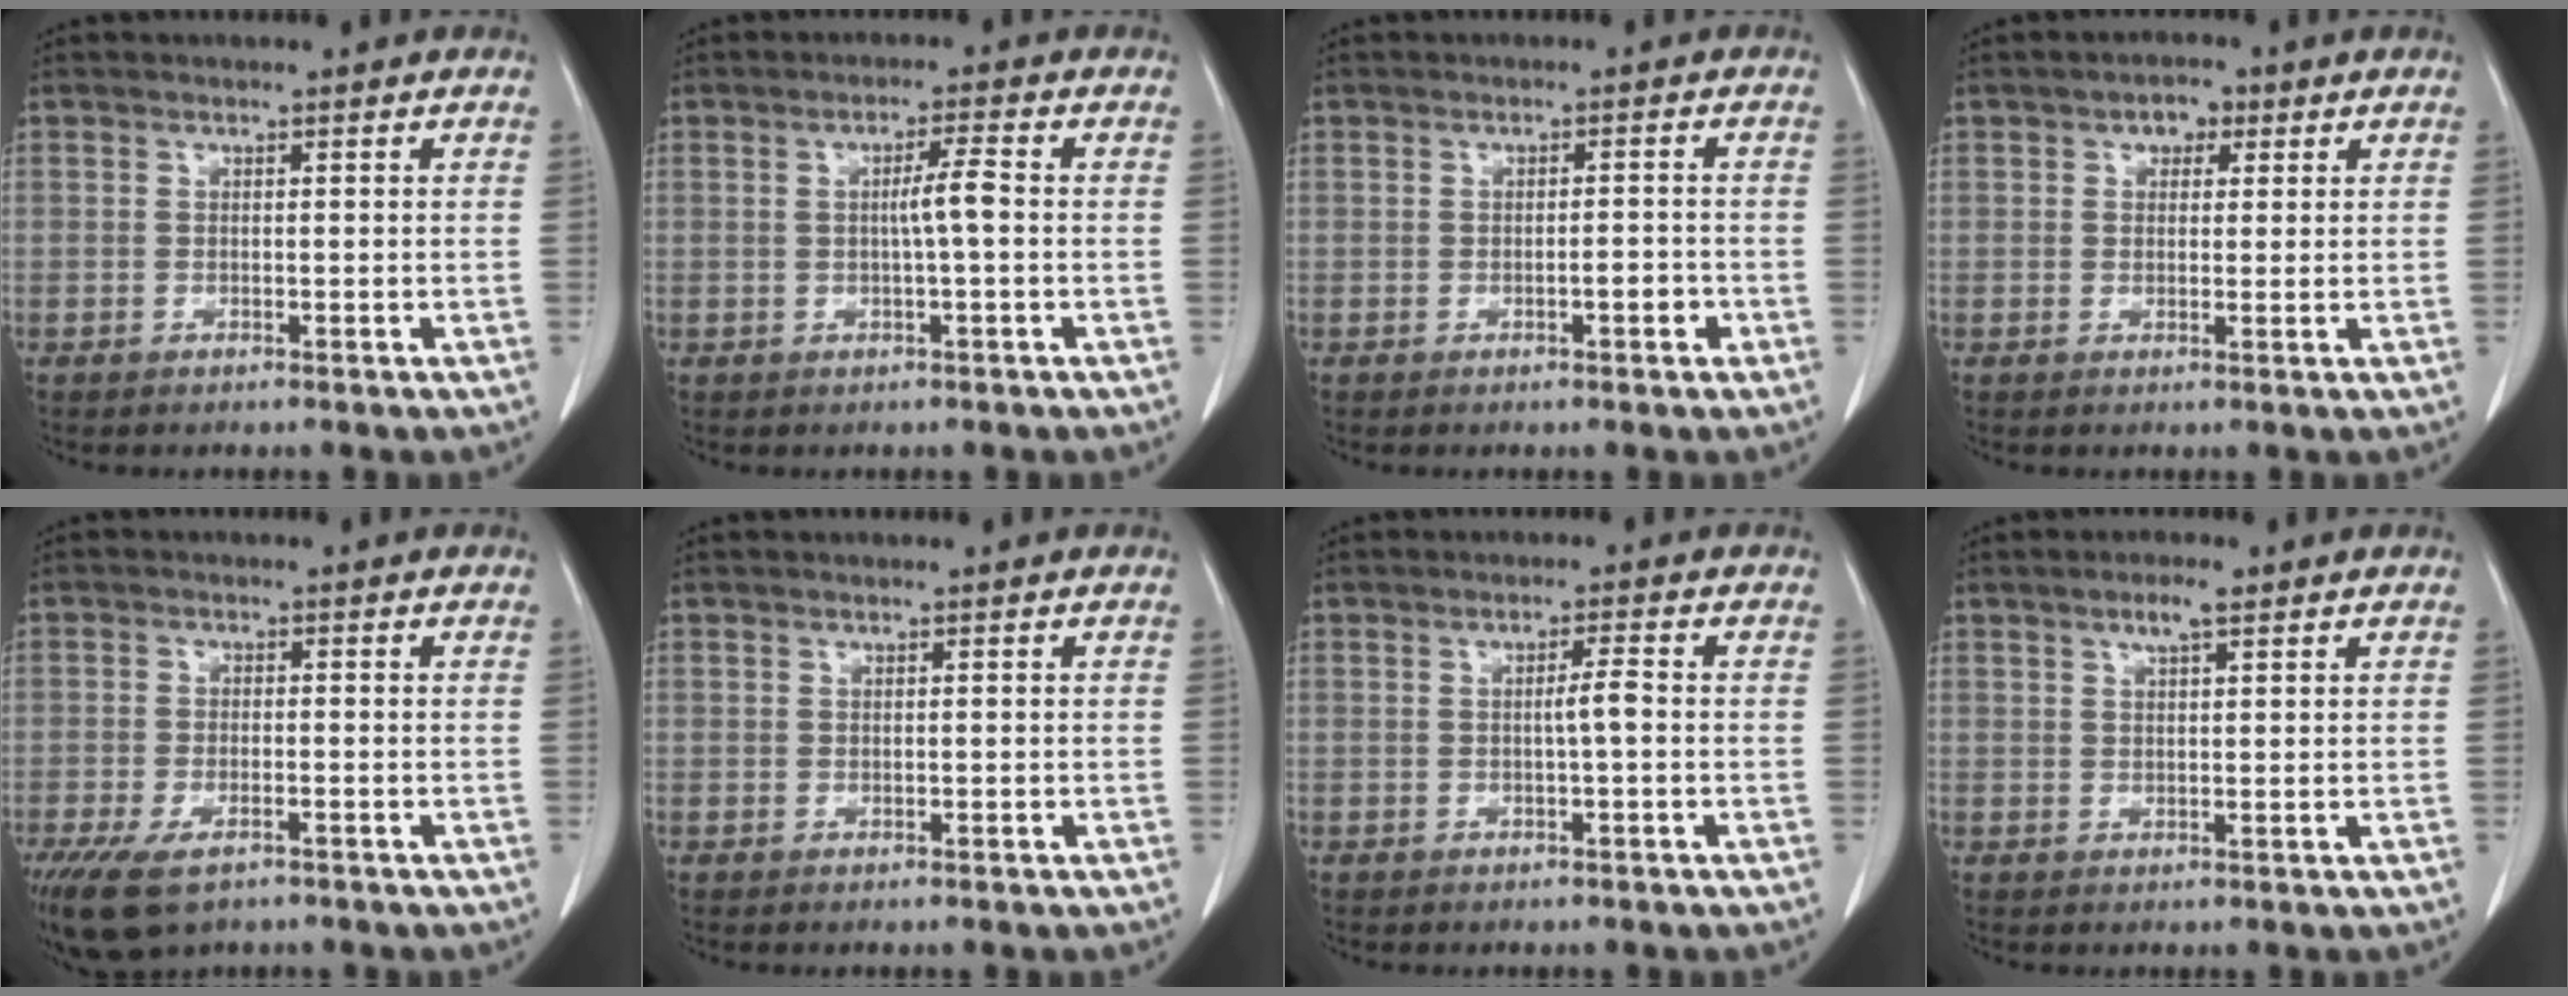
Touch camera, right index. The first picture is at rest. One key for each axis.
{"total": 3.3, "fx": 0.0, "fy": -0.1, "fz": 3.3, "tx": -0.054, "ty": 0.004, "tz": 0.001}
{"total": 1.8, "fx": -0.9, "fy": 0.5, "fz": 1.6, "tx": -0.020, "ty": 0.003, "tz": -0.010}
{"total": 2.9, "fx": 1.4, "fy": 1.9, "fz": 1.6, "tx": -0.018, "ty": 0.011, "tz": 0.020}
{"total": 8.9, "fx": -5.6, "fy": 4.1, "fz": 5.7, "tx": -0.112, "ty": -0.014, "tz": -0.091}
{"total": 0.0}
{"total": 2.1, "fx": -0.2, "fy": -0.1, "fz": 2.1, "tx": -0.030, "ty": 0.004, "tz": -0.001}
{"total": 2.9, "fx": 1.9, "fy": 0.6, "fz": 2.1, "tx": -0.039, "ty": 0.004, "tz": 0.033}